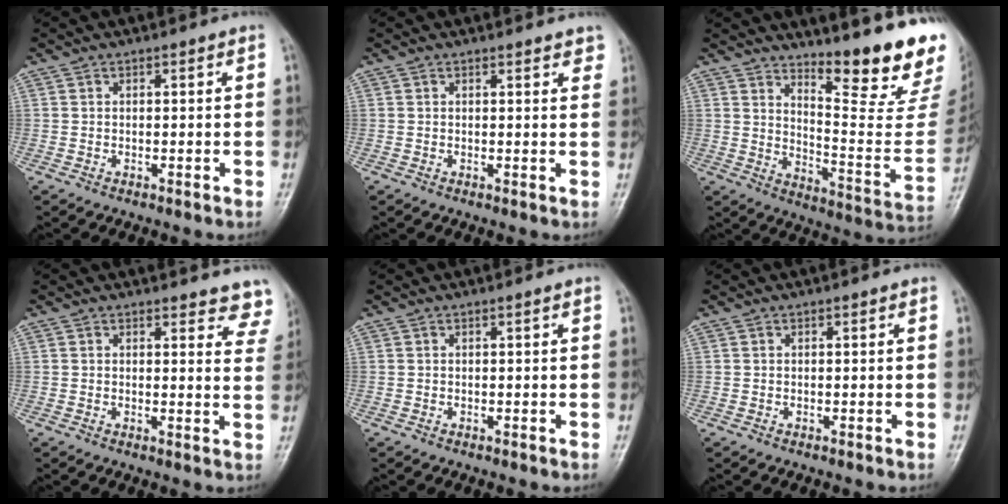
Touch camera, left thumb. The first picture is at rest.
{"total": 2.6, "force": [2.2, 1.0, 1.0], "torque": [0.009, -0.007, 0.015]}
{"total": 19.5, "force": [15.4, 3.0, 11.6], "torque": [-0.135, -0.151, 0.215]}
{"total": 7.7, "force": [7.3, 2.4, 0.4], "torque": [0.049, -0.041, 0.045]}
{"total": 0.0}
{"total": 0.0}